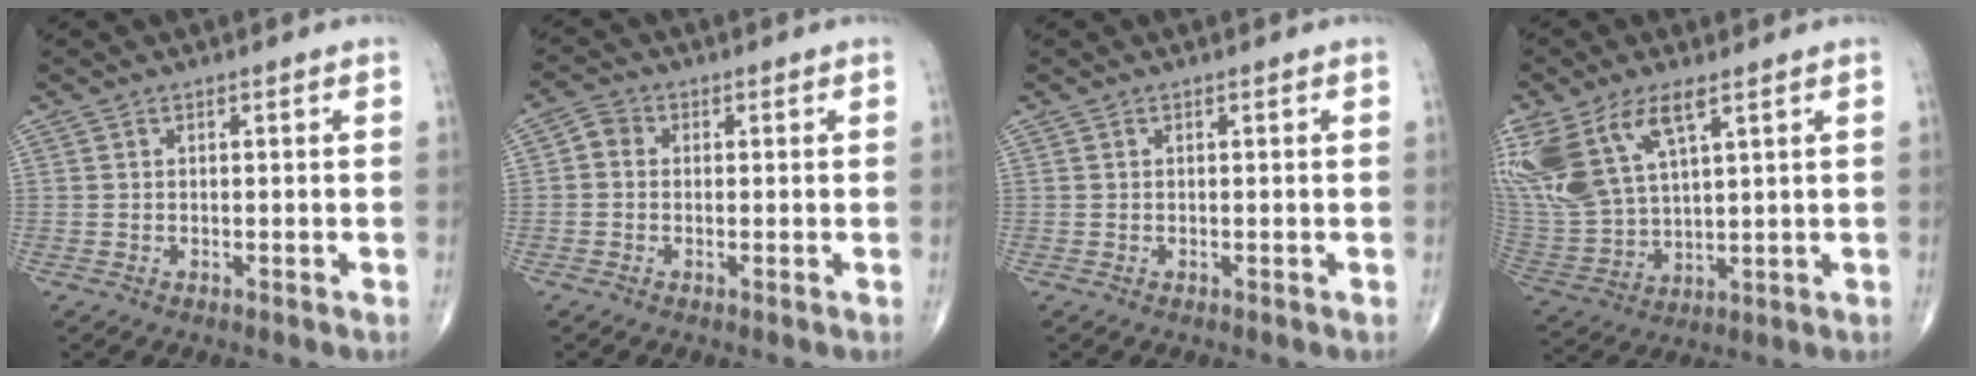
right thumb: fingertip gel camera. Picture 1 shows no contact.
{"total": 2.7, "force": [-0.1, 2.4, 1.4], "torque": [-0.014, 0.007, -0.012]}
{"total": 0.0}
{"total": 18.5, "force": [8.9, 8.8, 13.7], "torque": [-0.315, -0.020, 0.186]}